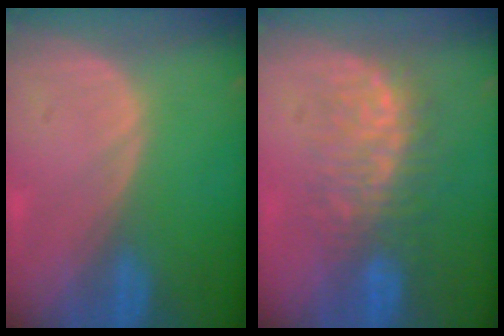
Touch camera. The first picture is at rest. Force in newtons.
{"total": 7.7, "press": 7.6, "slide": 1.4}